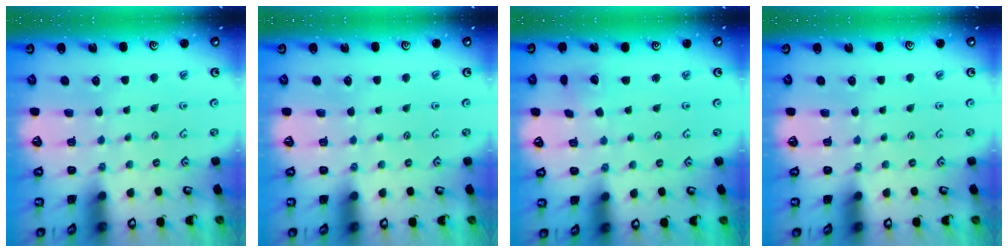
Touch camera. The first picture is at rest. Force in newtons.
{"total": 0.0}
{"total": 2.6, "press": 2.6, "slide": 0.3}
{"total": 0.0}